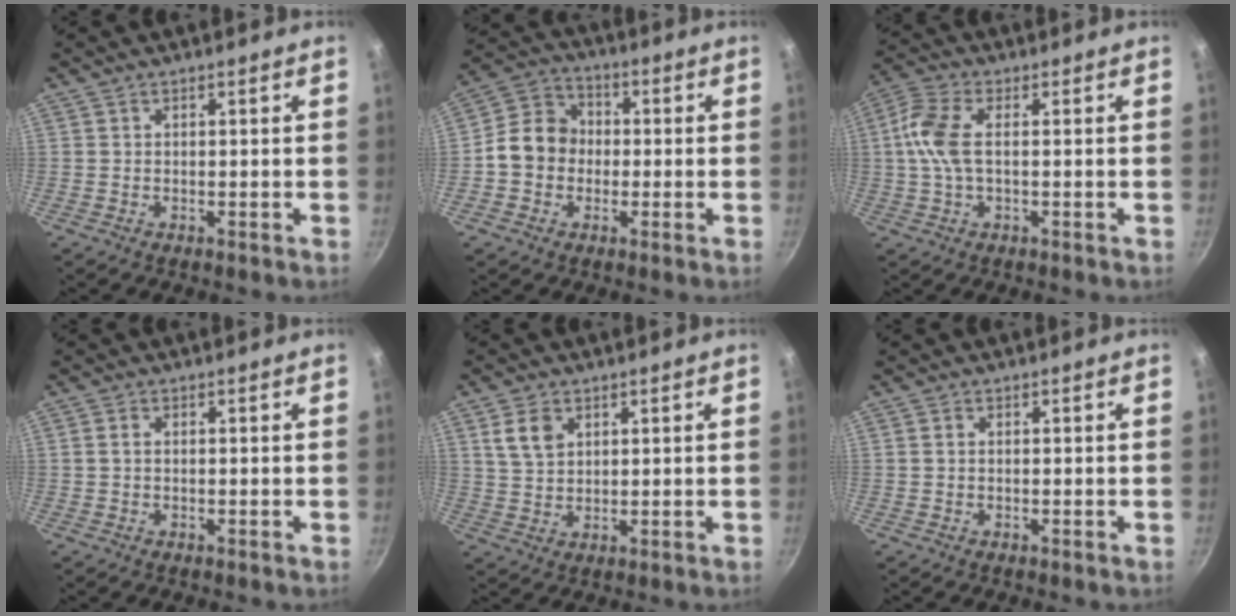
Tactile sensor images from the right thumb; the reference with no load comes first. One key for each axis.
{"total": 9.9, "fx": -0.9, "fy": 8.5, "fz": 5.0, "tx": -0.055, "ty": 0.026, "tz": -0.038}
{"total": 8.1, "fx": 0.5, "fy": 3.8, "fz": 7.1, "tx": -0.167, "ty": 0.019, "tz": 0.000}
{"total": 1.4, "fx": 0.1, "fy": 1.0, "fz": 1.0, "tx": -0.019, "ty": 0.005, "tz": 0.001}
{"total": 5.6, "fx": 2.4, "fy": 3.8, "fz": 3.3, "tx": -0.050, "ty": -0.006, "tz": 0.051}
{"total": 0.7, "fx": 0.1, "fy": 0.6, "fz": 0.5, "tx": -0.008, "ty": 0.004, "tz": 0.000}